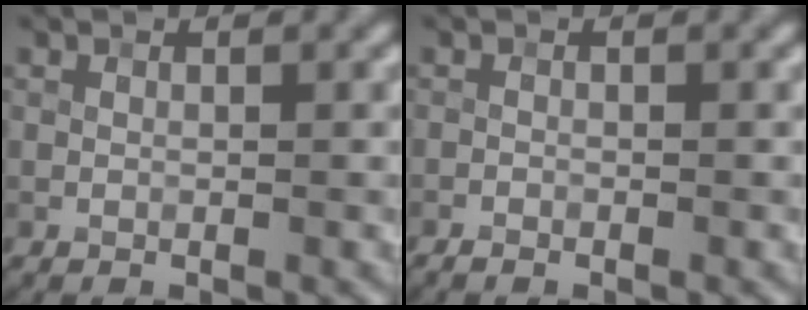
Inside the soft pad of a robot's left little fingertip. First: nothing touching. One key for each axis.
{"total": 0.5, "fx": -0.5, "fy": 0.2, "fz": 0.1, "tx": 0.002, "ty": -0.004, "tz": -0.009}